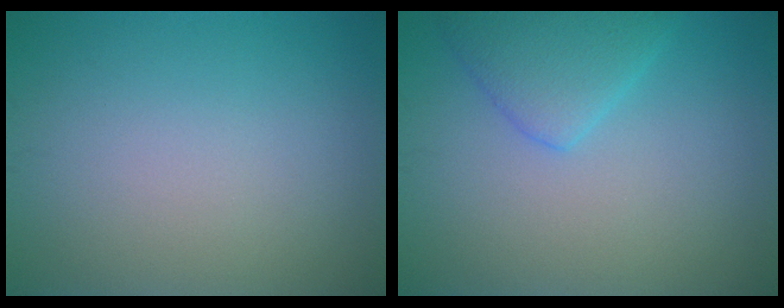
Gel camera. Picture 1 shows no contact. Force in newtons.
{"total": 3.2, "press": 3.2, "slide": 0.2}